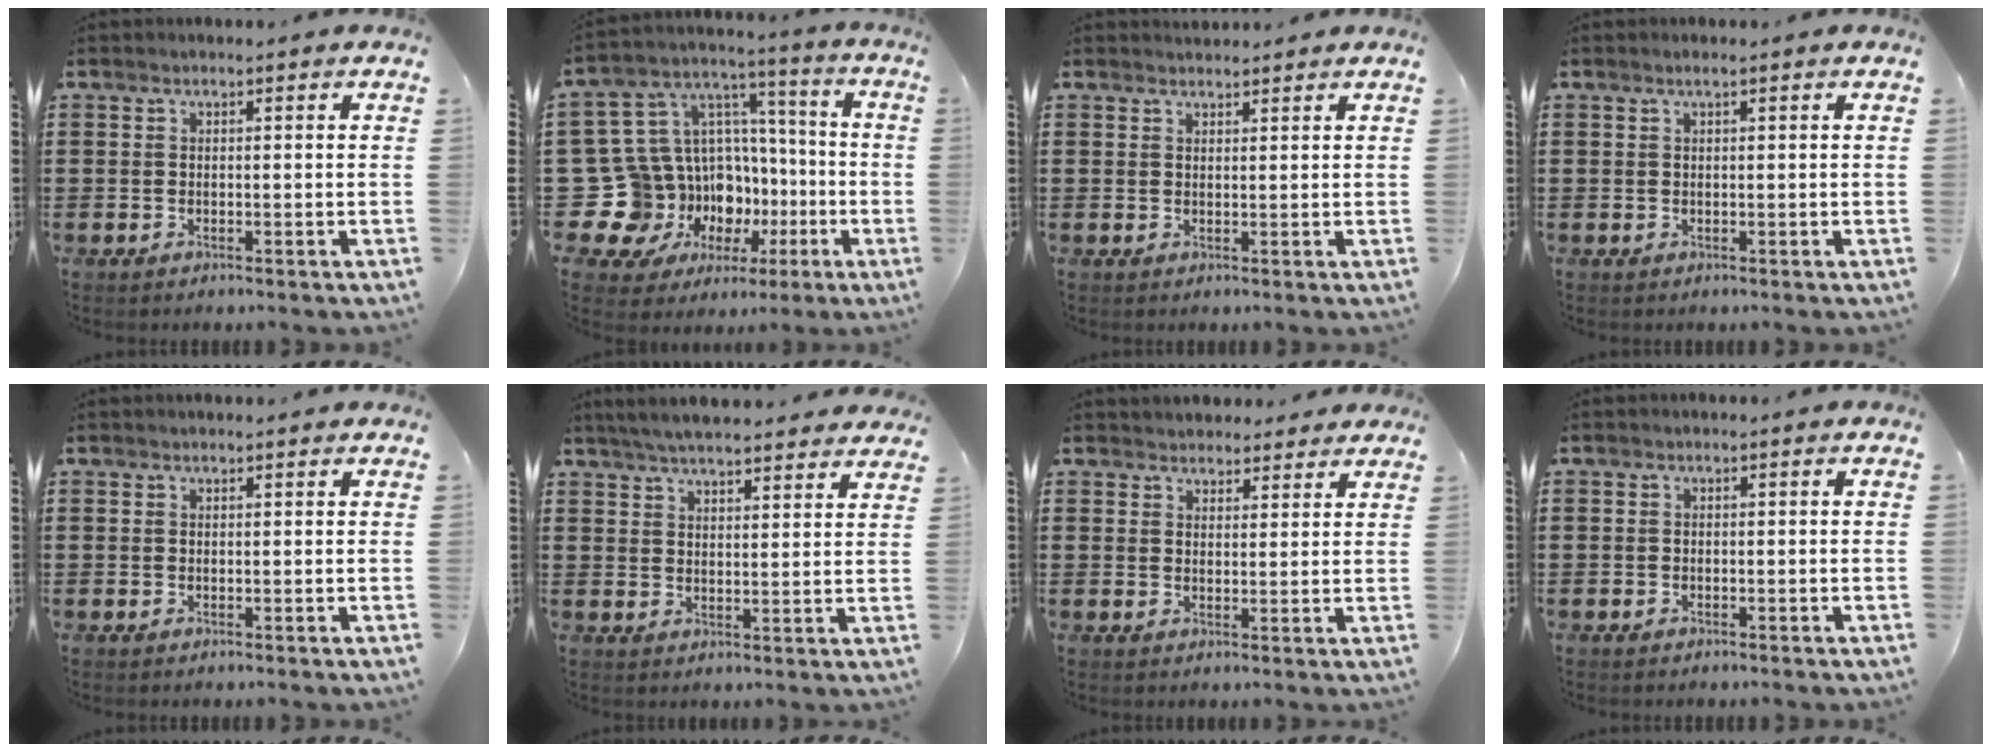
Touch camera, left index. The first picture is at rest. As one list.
[{"total": 14.9, "force": [-4.4, 13.8, 3.6], "torque": [-0.138, -0.032, -0.032]}, {"total": 1.3, "force": [1.3, 0.2, 0.0], "torque": [-0.003, 0.001, 0.027]}, {"total": 0.6, "force": [0.3, 0.0, 0.6], "torque": [-0.010, -0.001, 0.005]}, {"total": 0.9, "force": [0.8, 0.0, 0.1], "torque": [-0.005, -0.001, 0.017]}, {"total": 5.1, "force": [4.9, 0.0, 1.3], "torque": [-0.040, -0.017, 0.089]}, {"total": 3.0, "force": [2.9, 0.9, -0.2], "torque": [-0.005, -0.004, 0.055]}, {"total": 0.0}]